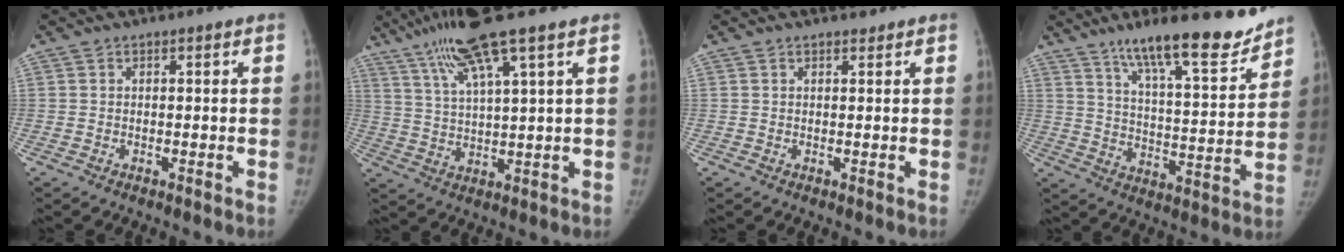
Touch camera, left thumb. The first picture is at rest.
{"total": 12.2, "force": [7.9, 0.2, 9.3], "torque": [-0.183, -0.017, 0.153]}
{"total": 1.1, "force": [0.9, 0.4, 0.3], "torque": [-0.004, -0.005, 0.013]}
{"total": 18.5, "force": [14.2, 3.8, 11.4], "torque": [-0.145, -0.080, 0.230]}